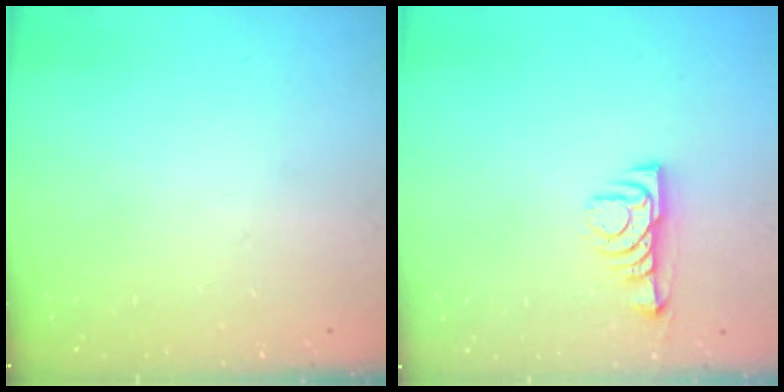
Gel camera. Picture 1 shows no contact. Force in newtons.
{"total": 6.0, "press": 5.9, "slide": 0.7}